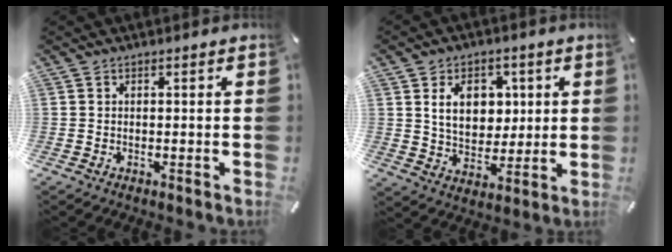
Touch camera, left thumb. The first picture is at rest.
{"total": 10.9, "force": [2.7, 8.2, 6.7], "torque": [-0.101, 0.005, 0.046]}